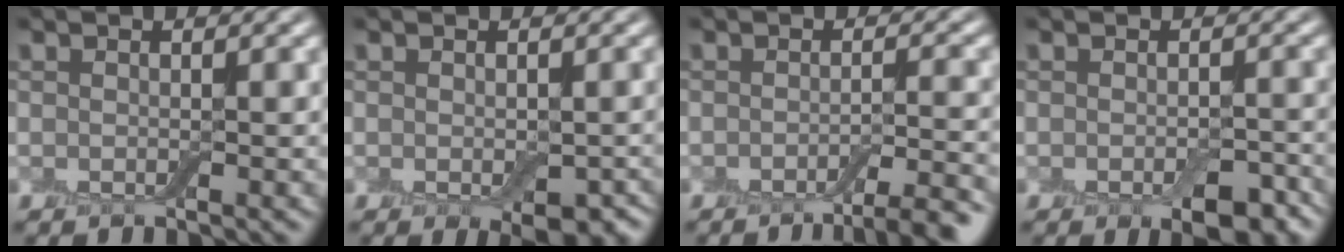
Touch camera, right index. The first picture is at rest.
{"total": 3.1, "force": [-1.1, 1.6, 2.5], "torque": [-0.031, -0.015, -0.007]}
{"total": 4.4, "force": [-2.8, 1.0, 3.3], "torque": [-0.038, 0.003, -0.043]}
{"total": 3.5, "force": [-1.8, 1.5, 2.6], "torque": [-0.035, -0.003, -0.020]}